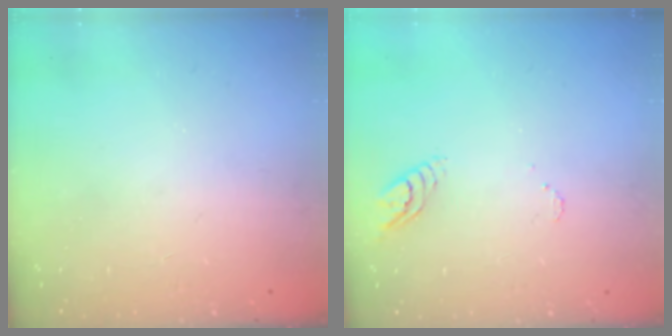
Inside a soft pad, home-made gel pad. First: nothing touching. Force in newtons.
{"total": 3.5, "press": 3.5, "slide": 0.3}